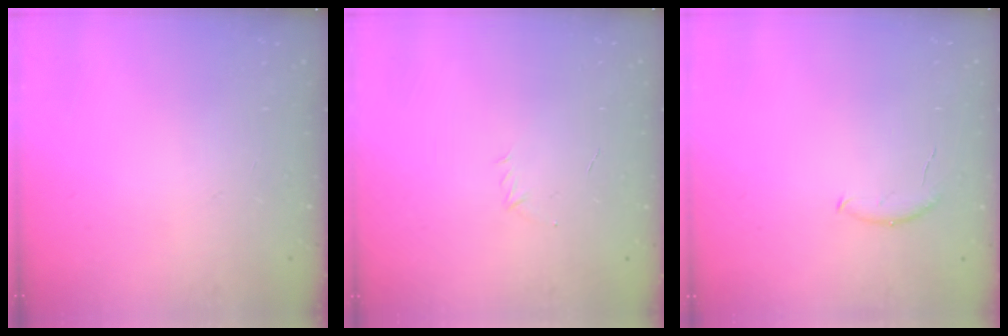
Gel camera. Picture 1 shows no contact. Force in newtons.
{"total": 2.9, "press": 2.8, "slide": 0.7}
{"total": 5.3, "press": 5.2, "slide": 0.6}